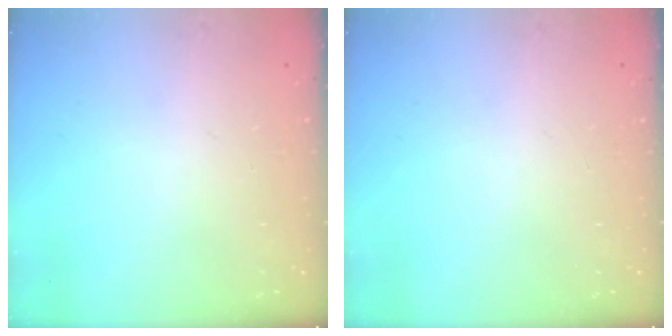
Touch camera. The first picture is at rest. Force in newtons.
{"total": 0.0}